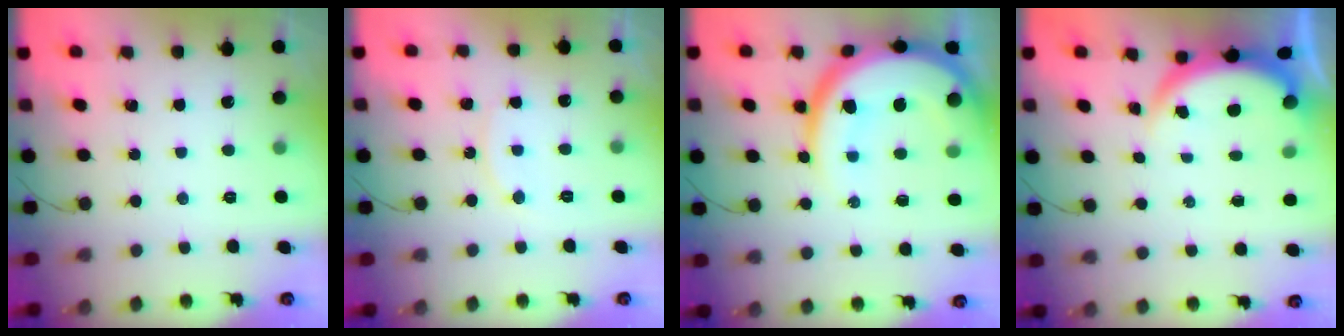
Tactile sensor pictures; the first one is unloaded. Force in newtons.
{"total": 7.7, "press": 7.7, "slide": 0.5}
{"total": 20.5, "press": 20.4, "slide": 2.1}
{"total": 3.8, "press": 3.8, "slide": 0.1}